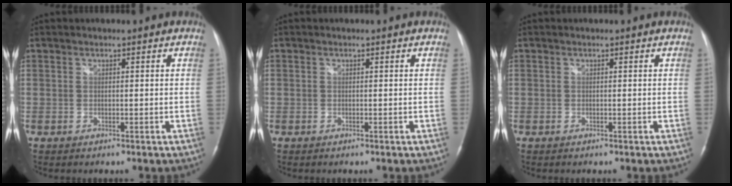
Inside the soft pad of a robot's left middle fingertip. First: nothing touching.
{"total": 0.0}
{"total": 0.0}